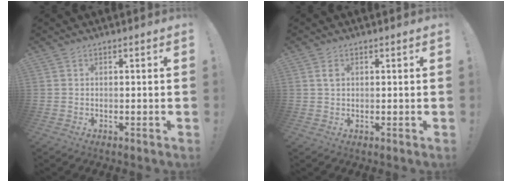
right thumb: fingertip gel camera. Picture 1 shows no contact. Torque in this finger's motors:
{"motor_torque": [0.18, -0.09, -0.13, -0.09, 0.00]}